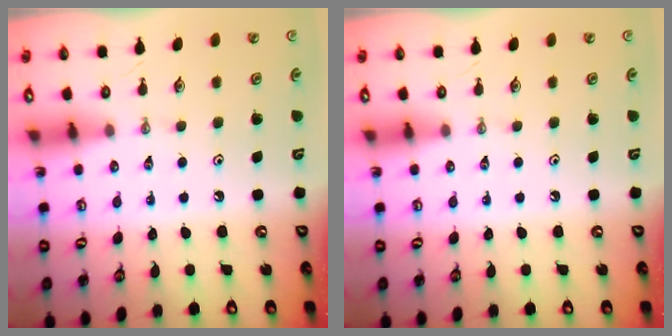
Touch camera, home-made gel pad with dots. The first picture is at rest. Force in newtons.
{"total": 0.0}